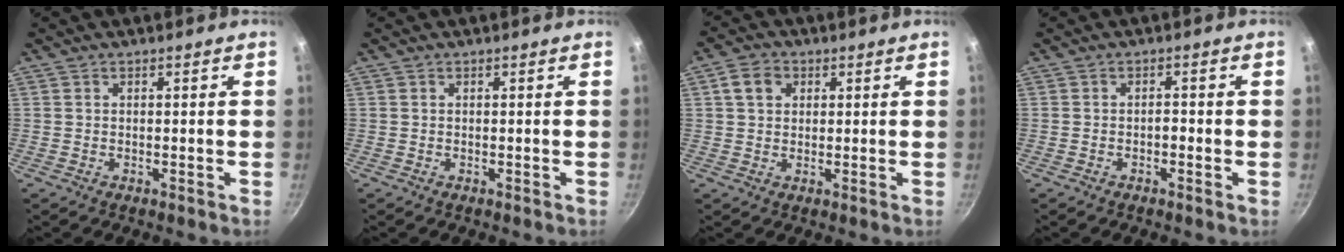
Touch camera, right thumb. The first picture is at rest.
{"total": 0.0}
{"total": 4.7, "force": [1.5, 3.7, 2.4], "torque": [-0.029, 0.004, 0.020]}
{"total": 1.3, "force": [-0.7, 0.5, 1.0], "torque": [-0.019, 0.006, -0.014]}